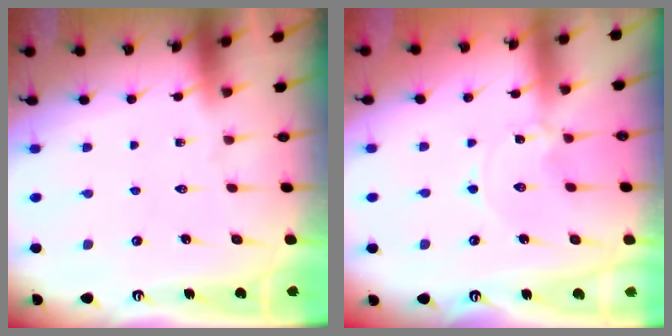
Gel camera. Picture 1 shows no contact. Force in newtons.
{"total": 0.0}